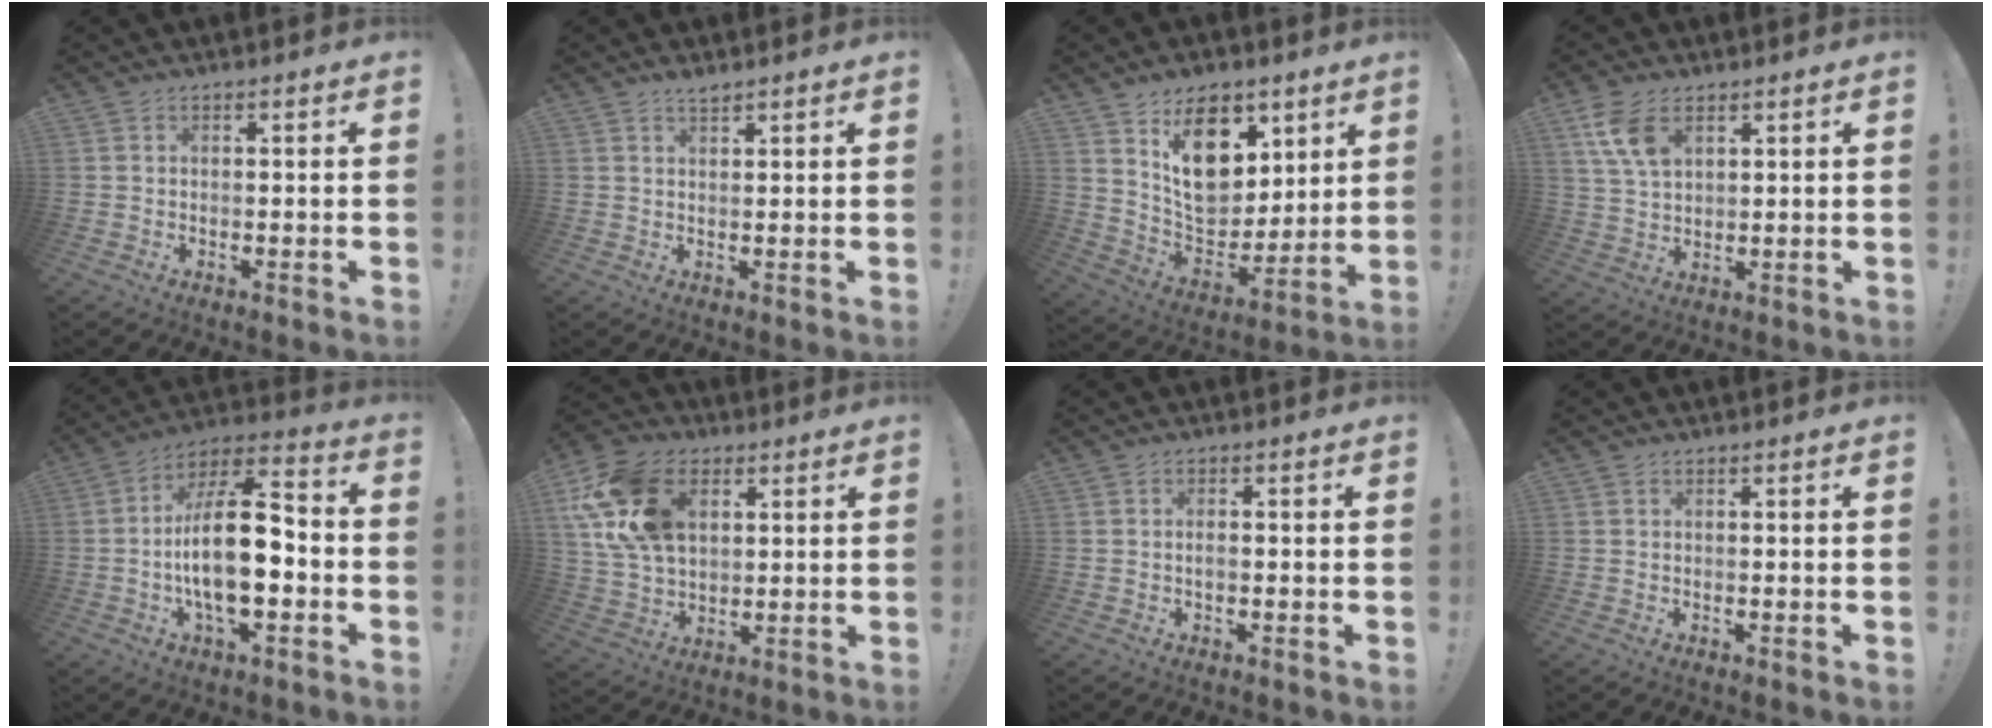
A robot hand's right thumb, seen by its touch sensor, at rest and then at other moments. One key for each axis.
{"total": 2.0, "fx": 1.8, "fy": 0.3, "fz": 0.8, "tx": -0.002, "ty": -0.013, "tz": 0.030}
{"total": 16.9, "fx": 9.1, "fy": 11.4, "fz": 8.5, "tx": -0.109, "ty": -0.056, "tz": 0.172}
{"total": 9.0, "fx": 4.6, "fy": 5.0, "fz": 5.9, "tx": -0.111, "ty": -0.013, "tz": 0.089}
{"total": 18.4, "fx": -3.3, "fy": 8.0, "fz": 16.2, "tx": -0.293, "ty": 0.014, "tz": -0.056}
{"total": 19.9, "fx": 6.9, "fy": 13.7, "fz": 12.6, "tx": -0.232, "ty": -0.020, "tz": 0.131}
{"total": 1.1, "fx": -0.6, "fy": 0.4, "fz": 0.9, "tx": -0.019, "ty": 0.004, "tz": -0.010}
{"total": 0.0}